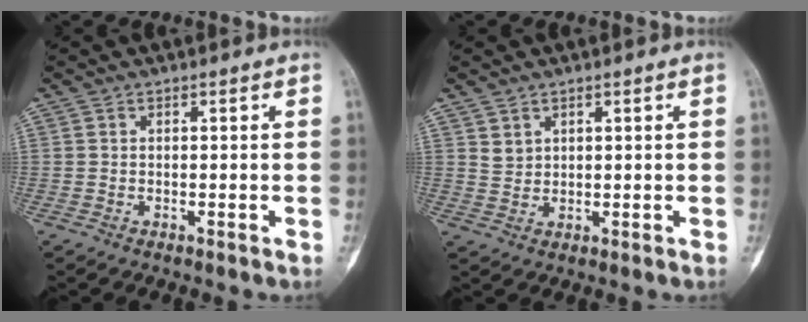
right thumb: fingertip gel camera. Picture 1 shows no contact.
{"total": 2.1, "force": [1.5, 1.4, 0.5], "torque": [0.003, -0.012, 0.029]}